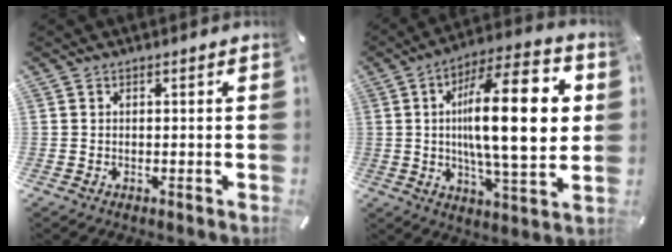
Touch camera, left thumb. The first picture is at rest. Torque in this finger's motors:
{"motor_torque": [2.55, 2.46, 2.77, 0.00, 0.78]}